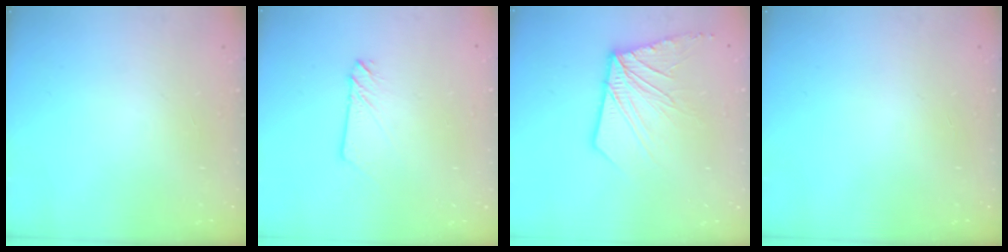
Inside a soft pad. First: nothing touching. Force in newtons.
{"total": 2.3, "press": 2.3, "slide": 0.2}
{"total": 12.5, "press": 12.4, "slide": 1.7}
{"total": 0.0}